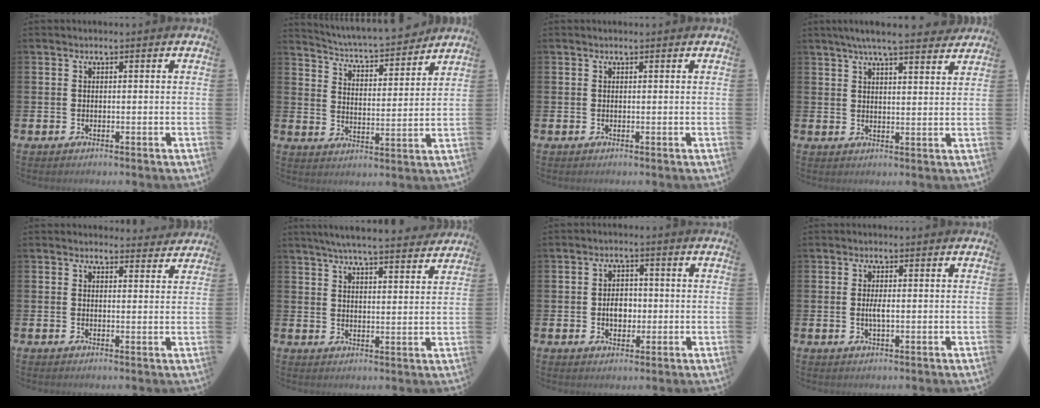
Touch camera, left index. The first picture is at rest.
{"total": 5.2, "force": [5.1, 0.3, 0.7], "torque": [-0.045, -0.047, 0.085]}
{"total": 0.0}
{"total": 5.9, "force": [5.4, 0.3, 2.2], "torque": [-0.048, -0.022, 0.095]}
{"total": 2.1, "force": [2.1, 0.5, 0.0], "torque": [0.003, -0.011, 0.036]}
{"total": 5.9, "force": [5.6, 0.0, 1.6], "torque": [-0.036, -0.033, 0.097]}
{"total": 3.5, "force": [-0.4, 2.5, 2.4], "torque": [-0.030, 0.000, -0.015]}
{"total": 1.9, "force": [-0.1, 0.5, 1.8], "torque": [-0.040, 0.002, -0.001]}